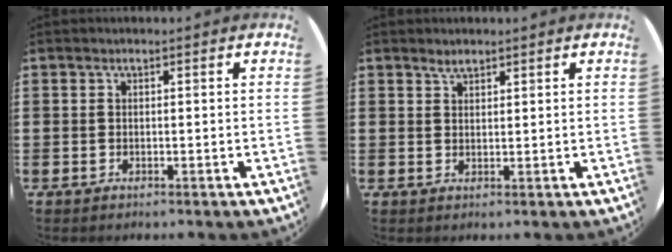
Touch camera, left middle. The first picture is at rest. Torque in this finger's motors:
{"motor_torque": [0.11, -0.09, 0.00, 0.00]}